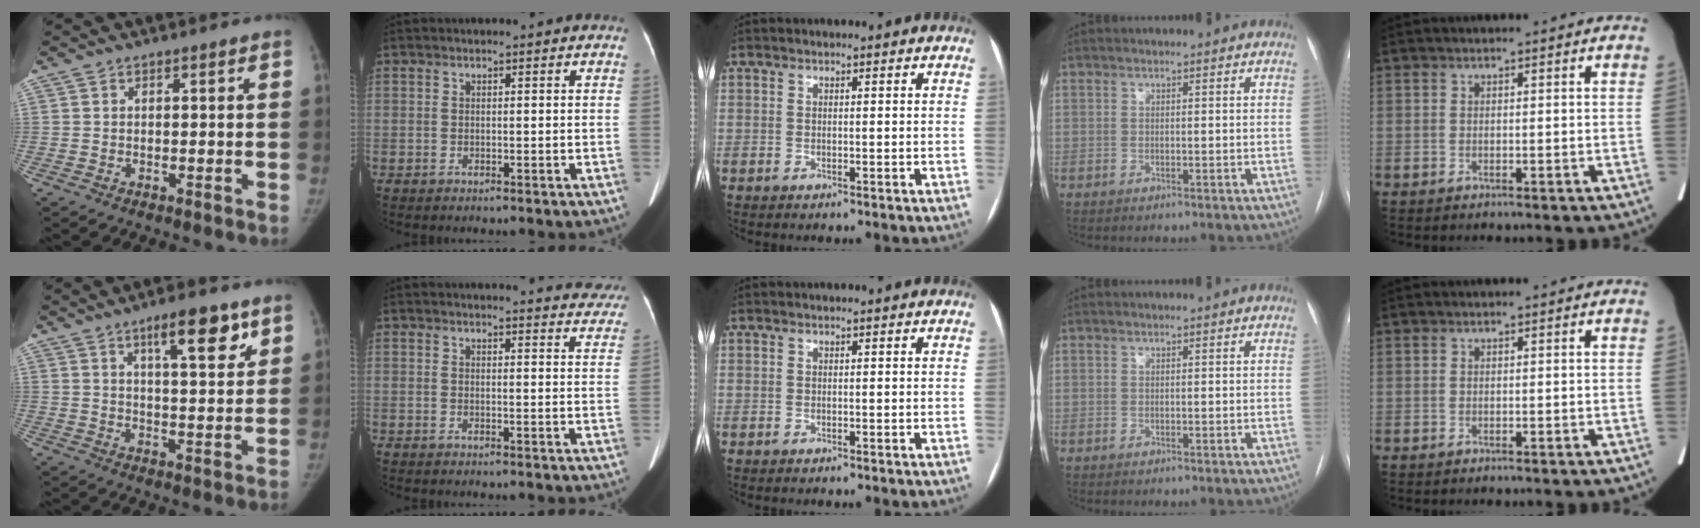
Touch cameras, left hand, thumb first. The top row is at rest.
{"thumb": {"total": 10.0, "force": [5.8, 2.9, 7.6], "torque": [-0.094, -0.032, 0.087]}, "index": {"total": 15.7, "force": [15.2, 2.4, 2.7], "torque": [-0.005, -0.059, 0.145]}}